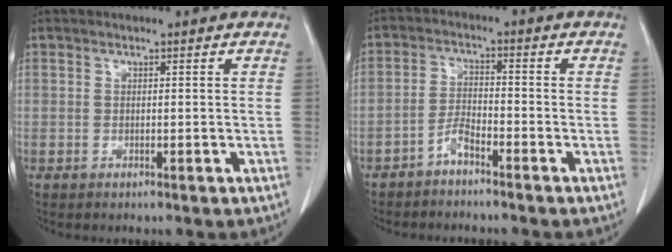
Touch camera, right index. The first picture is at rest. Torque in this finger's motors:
{"motor_torque": [0.20, -0.09, 0.03, 0.01]}